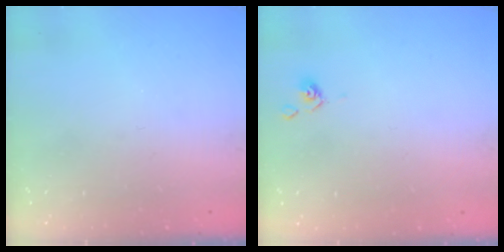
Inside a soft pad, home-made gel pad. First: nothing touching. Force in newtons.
{"total": 2.4, "press": 2.4, "slide": 0.3}